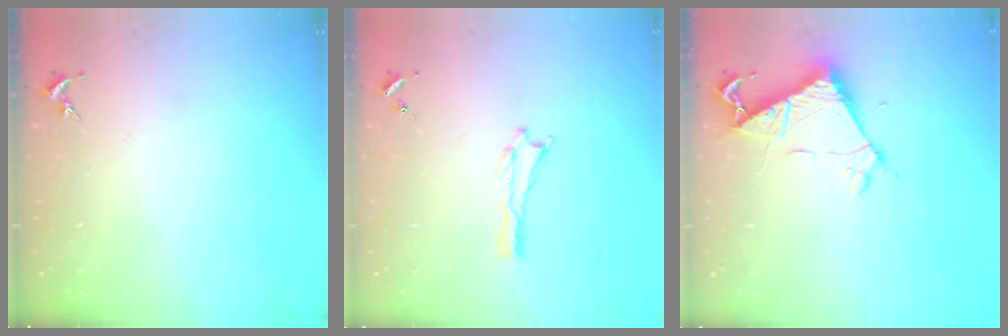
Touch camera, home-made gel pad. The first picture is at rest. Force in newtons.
{"total": 0.0}
{"total": 7.0, "press": 6.9, "slide": 0.6}